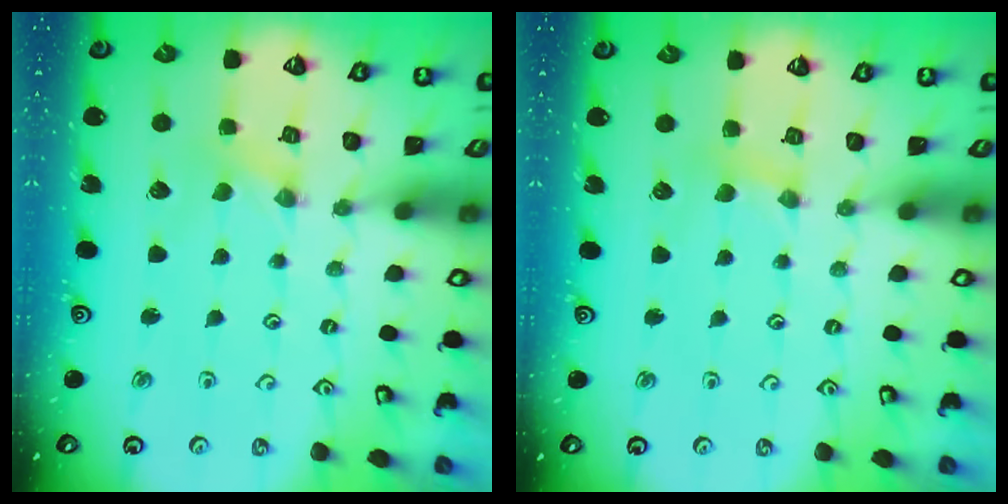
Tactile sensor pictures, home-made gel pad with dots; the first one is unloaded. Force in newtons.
{"total": 2.7, "press": 2.7, "slide": 0.4}